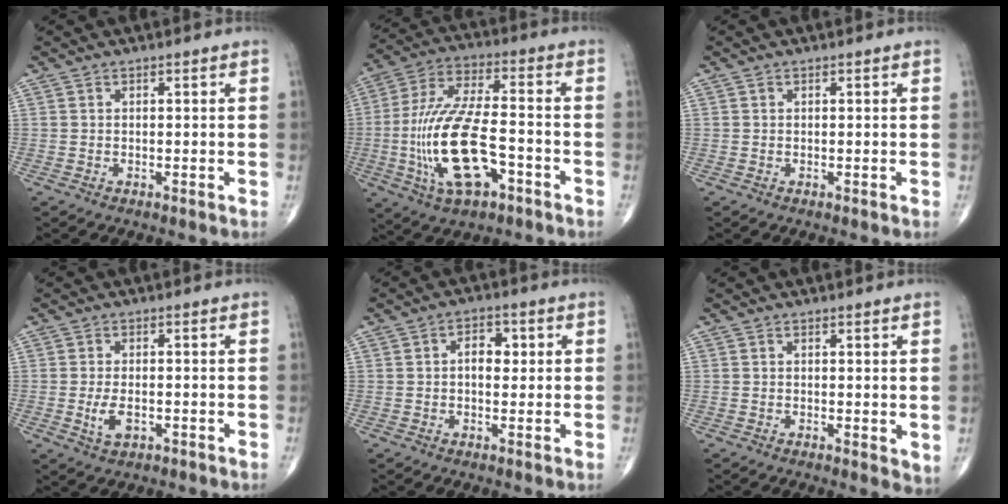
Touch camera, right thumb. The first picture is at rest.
{"total": 18.7, "force": [-5.3, 7.8, 16.2], "torque": [-0.333, 0.032, -0.088]}
{"total": 0.0}
{"total": 3.9, "force": [-1.0, 2.0, 3.2], "torque": [-0.063, -0.002, -0.014]}
{"total": 4.6, "force": [0.6, 3.0, 3.5], "torque": [-0.038, 0.008, 0.005]}
{"total": 2.7, "force": [0.5, 1.2, 2.4], "torque": [-0.030, -0.010, 0.007]}